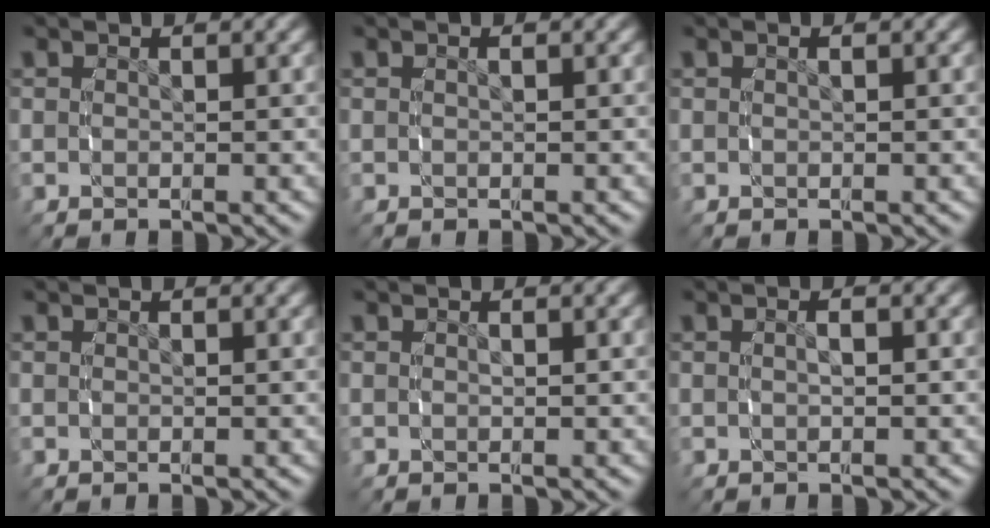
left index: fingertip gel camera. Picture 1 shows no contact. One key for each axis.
{"total": 0.0}
{"total": 0.0}
{"total": 0.0}
{"total": 0.0}
{"total": 0.9, "fx": -0.2, "fy": 0.1, "fz": 0.9, "tx": -0.017, "ty": -0.002, "tz": 0.000}